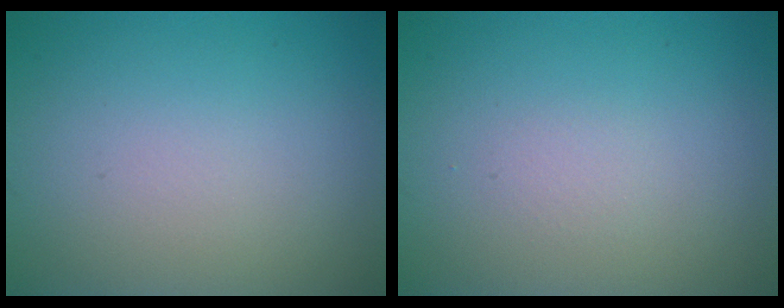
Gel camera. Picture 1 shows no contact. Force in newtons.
{"total": 0.6, "press": 0.6, "slide": 0.0}